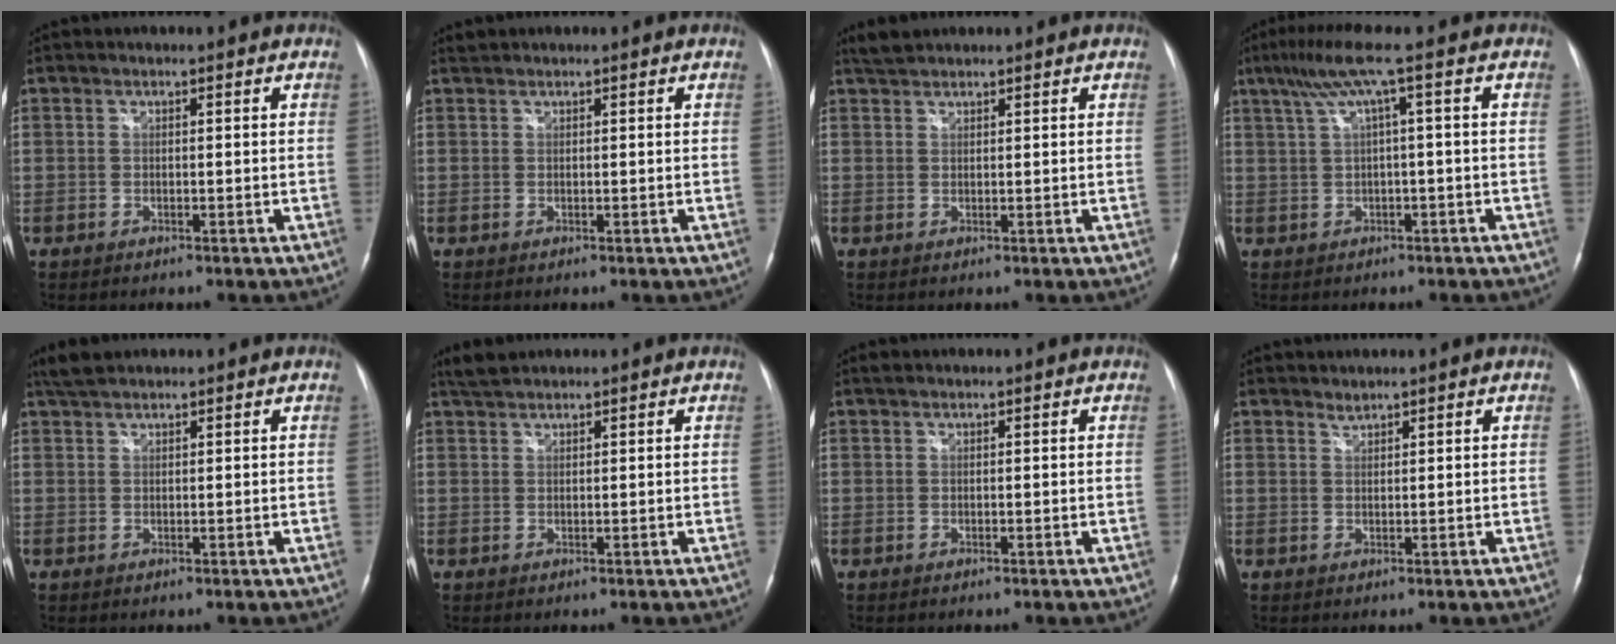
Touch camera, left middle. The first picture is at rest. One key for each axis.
{"total": 0.7, "fx": 0.7, "fy": -0.1, "fz": -0.1, "tx": -0.008, "ty": 0.010, "tz": 0.019}
{"total": 2.2, "fx": 2.1, "fy": 0.3, "fz": 0.5, "tx": -0.015, "ty": 0.011, "tz": 0.043}
{"total": 5.6, "fx": 1.9, "fy": -1.0, "fz": 5.2, "tx": -0.101, "ty": 0.034, "tz": 0.041}
{"total": 3.1, "fx": 2.8, "fy": 0.6, "fz": 1.2, "tx": -0.031, "ty": 0.015, "tz": 0.056}
{"total": 2.3, "fx": 2.2, "fy": 0.2, "fz": 0.5, "tx": -0.016, "ty": 0.012, "tz": 0.045}
{"total": 0.5, "fx": 0.5, "fy": 0.1, "fz": 0.1, "tx": -0.012, "ty": 0.010, "tz": 0.013}
{"total": 0.9, "fx": 0.9, "fy": 0.0, "fz": -0.1, "tx": -0.002, "ty": -0.003, "tz": 0.017}